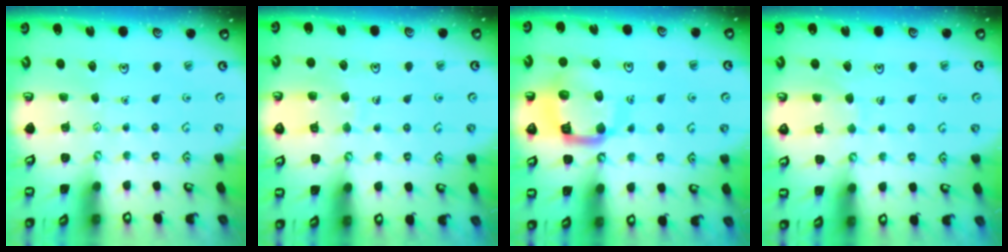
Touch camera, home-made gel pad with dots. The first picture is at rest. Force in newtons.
{"total": 7.8, "press": 7.7, "slide": 0.5}
{"total": 13.8, "press": 13.7, "slide": 1.7}
{"total": 5.7, "press": 5.7, "slide": 0.5}